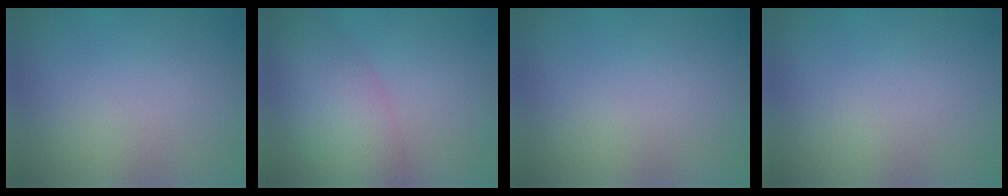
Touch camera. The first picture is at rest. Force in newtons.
{"total": 5.3, "press": 5.2, "slide": 0.4}
{"total": 0.0}
{"total": 0.0}